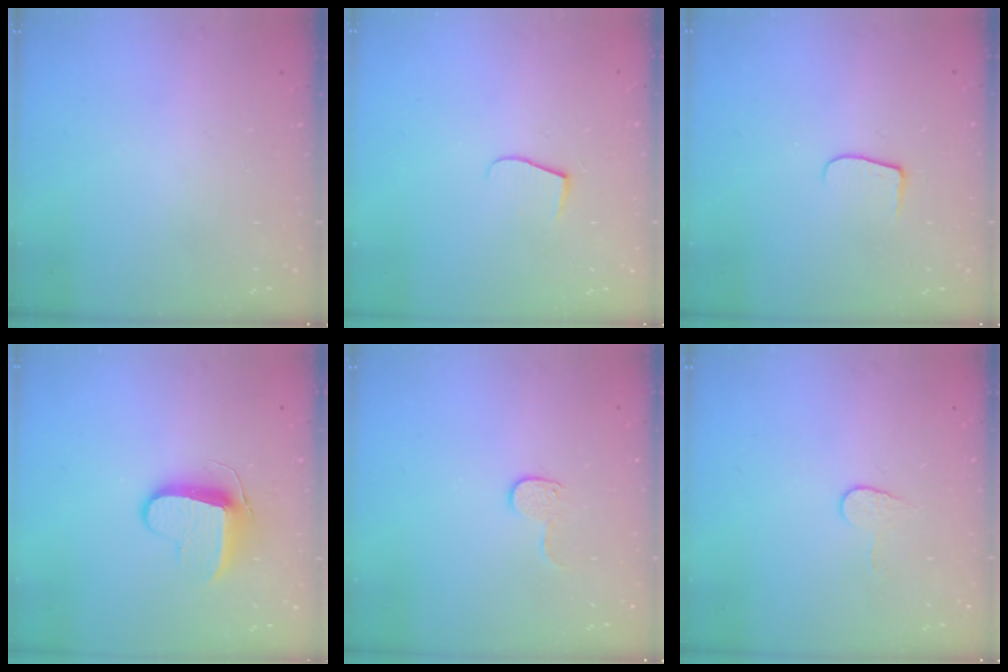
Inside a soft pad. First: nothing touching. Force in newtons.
{"total": 5.5, "press": 5.5, "slide": 0.6}
{"total": 6.0, "press": 6.0, "slide": 0.6}
{"total": 9.4, "press": 9.4, "slide": 0.5}
{"total": 6.7, "press": 6.7, "slide": 0.6}
{"total": 5.3, "press": 5.3, "slide": 0.5}